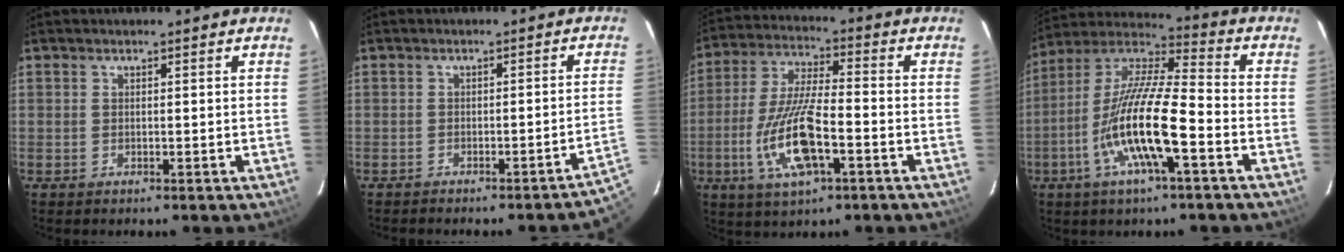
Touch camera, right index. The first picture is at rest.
{"total": 4.7, "force": [-3.3, -0.9, 3.2], "torque": [-0.048, -0.003, -0.037]}
{"total": 14.0, "force": [-4.8, 4.2, 12.5], "torque": [-0.263, -0.009, -0.088]}
{"total": 16.0, "force": [-5.8, 2.8, 14.7], "torque": [-0.288, -0.010, -0.119]}